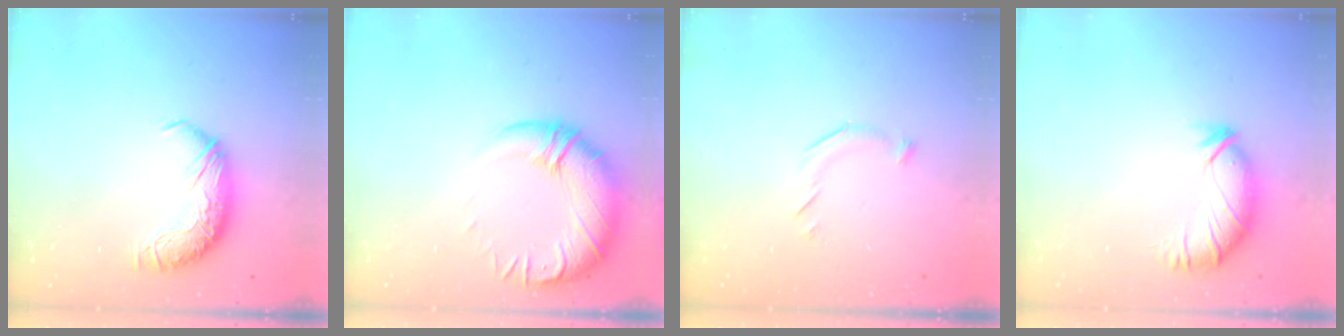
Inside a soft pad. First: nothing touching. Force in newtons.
{"total": 4.1, "press": 2.1, "slide": 3.5}
{"total": 6.5, "press": 6.4, "slide": 0.7}
{"total": 3.0, "press": 2.5, "slide": 1.7}